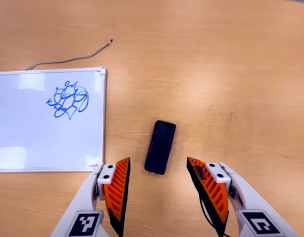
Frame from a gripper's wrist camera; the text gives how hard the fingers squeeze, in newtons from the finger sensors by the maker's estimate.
{"total": 0.0}